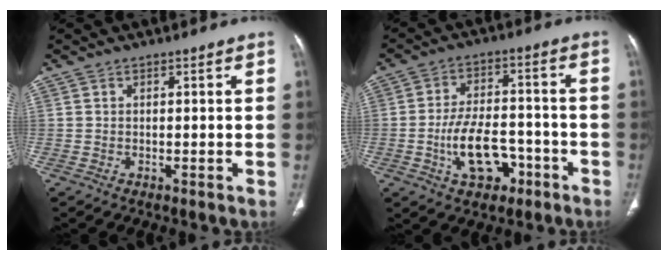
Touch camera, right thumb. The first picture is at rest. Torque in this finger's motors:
{"motor_torque": [3.22, 1.79, 1.63, -1.12, 0.52]}